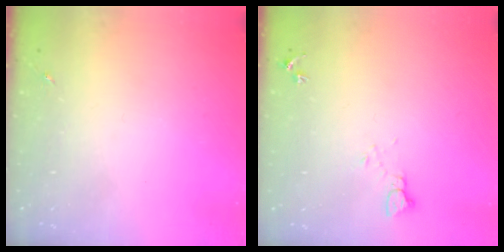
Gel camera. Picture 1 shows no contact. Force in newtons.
{"total": 4.4, "press": 4.3, "slide": 0.4}